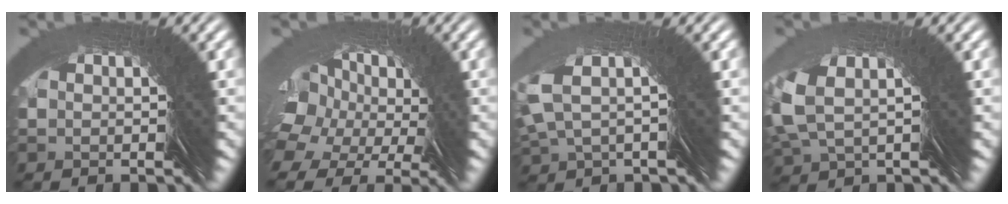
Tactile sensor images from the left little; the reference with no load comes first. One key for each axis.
{"total": 6.9, "fx": 4.5, "fy": 3.5, "fz": 3.8, "tx": -0.044, "ty": 0.035, "tz": 0.049}
{"total": 3.6, "fx": 3.4, "fy": -1.3, "fz": 0.2, "tx": -0.009, "ty": 0.033, "tz": 0.042}
{"total": 1.5, "fx": 1.4, "fy": -0.2, "fz": 0.5, "tx": -0.030, "ty": 0.007, "tz": 0.019}